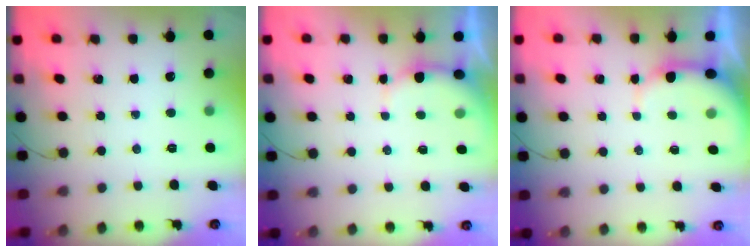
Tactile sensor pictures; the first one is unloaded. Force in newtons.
{"total": 4.9, "press": 4.9, "slide": 0.7}
{"total": 4.8, "press": 4.7, "slide": 0.8}